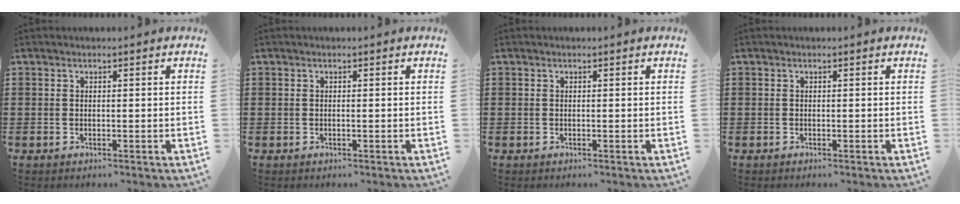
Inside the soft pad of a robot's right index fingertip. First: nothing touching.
{"total": 0.0}
{"total": 0.0}
{"total": 0.0}